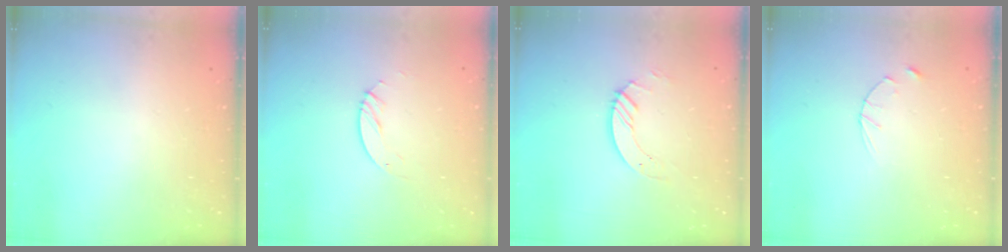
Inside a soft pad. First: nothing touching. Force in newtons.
{"total": 4.2, "press": 4.1, "slide": 0.4}
{"total": 4.0, "press": 4.0, "slide": 0.3}
{"total": 2.8, "press": 2.8, "slide": 0.4}